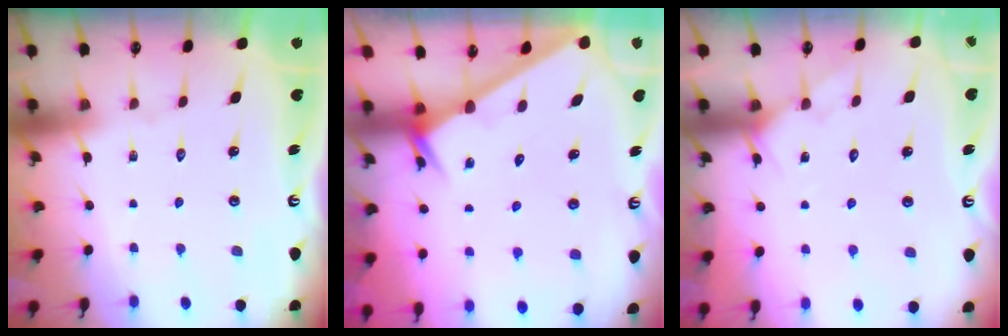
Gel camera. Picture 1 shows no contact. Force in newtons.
{"total": 2.7, "press": 2.7, "slide": 0.0}
{"total": 5.2, "press": 5.2, "slide": 0.5}